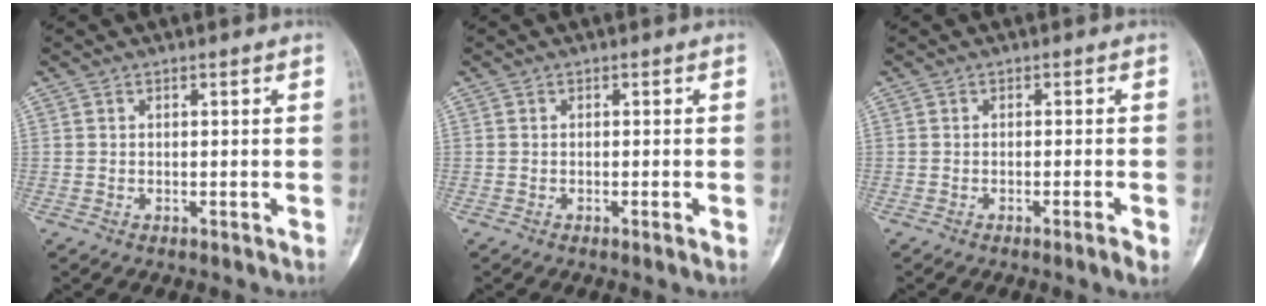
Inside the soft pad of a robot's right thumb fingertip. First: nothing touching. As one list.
[{"total": 1.3, "force": [-0.5, 0.0, 1.2], "torque": [-0.022, -0.003, -0.006]}, {"total": 2.4, "force": [-1.2, 0.0, 2.1], "torque": [-0.038, -0.003, -0.019]}]